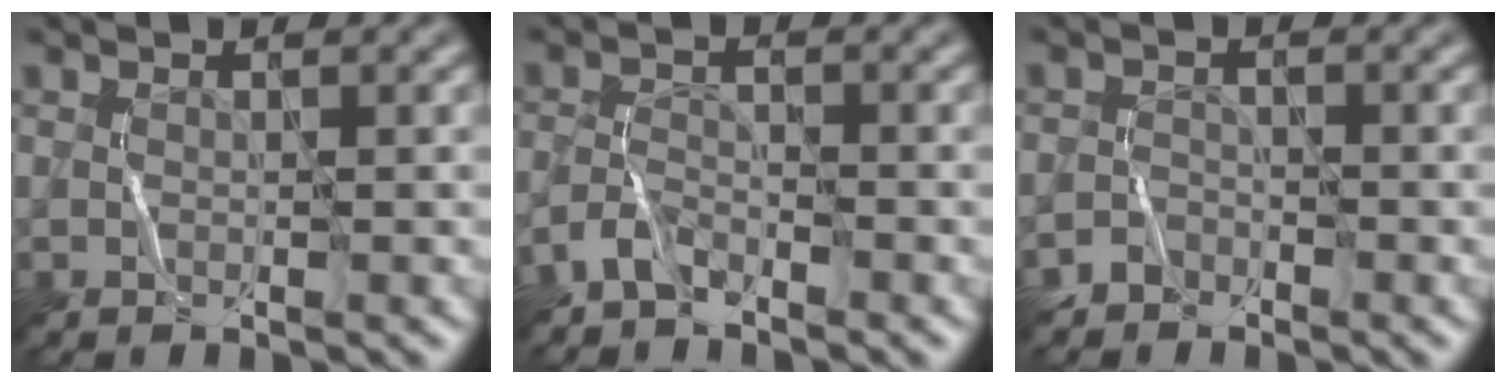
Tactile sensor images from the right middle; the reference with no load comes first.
{"total": 2.0, "force": [-1.9, 0.2, 0.2], "torque": [-0.008, 0.009, -0.044]}
{"total": 1.2, "force": [-1.1, 0.3, -0.5], "torque": [0.009, 0.012, -0.022]}